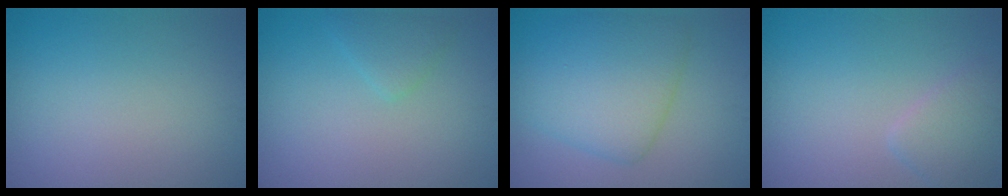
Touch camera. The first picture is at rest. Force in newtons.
{"total": 1.6, "press": 1.6, "slide": 0.1}
{"total": 6.1, "press": 6.1, "slide": 0.2}
{"total": 2.2, "press": 2.2, "slide": 0.1}